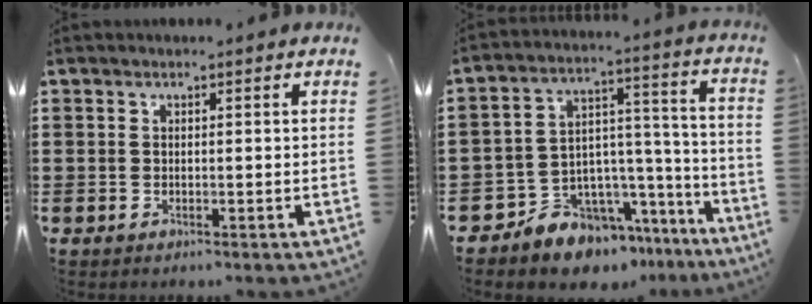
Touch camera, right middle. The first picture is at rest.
{"total": 8.7, "force": [-7.7, 3.8, 1.0], "torque": [-0.030, 0.016, -0.147]}